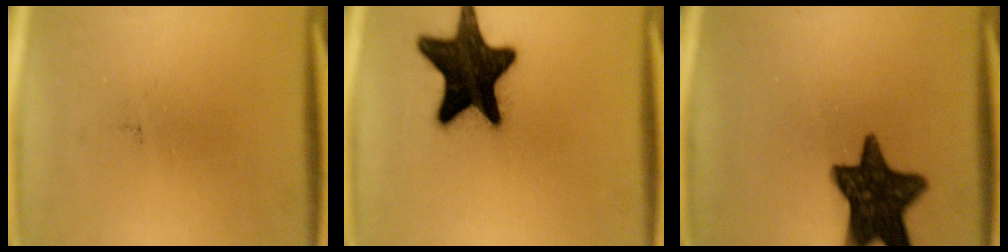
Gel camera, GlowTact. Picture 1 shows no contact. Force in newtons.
{"total": 18.9}
{"total": 14.4}